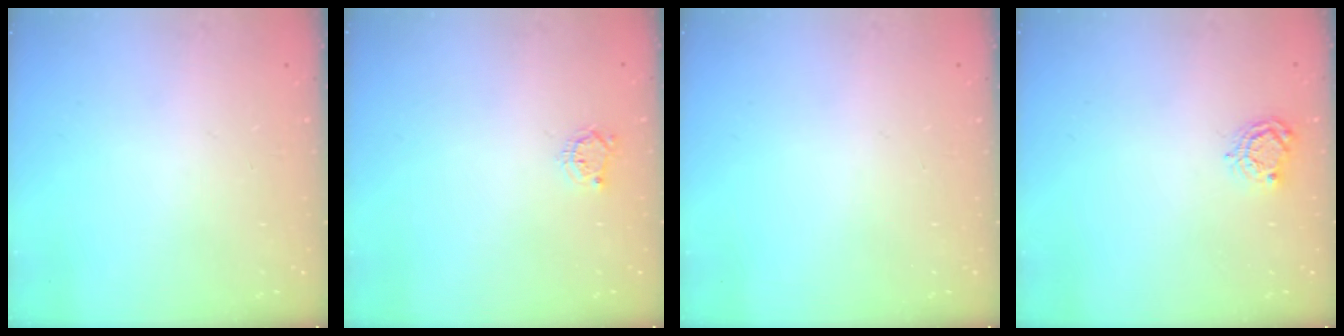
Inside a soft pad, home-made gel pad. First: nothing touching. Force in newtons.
{"total": 3.5, "press": 3.5, "slide": 0.4}
{"total": 0.0}
{"total": 5.7, "press": 5.7, "slide": 0.2}